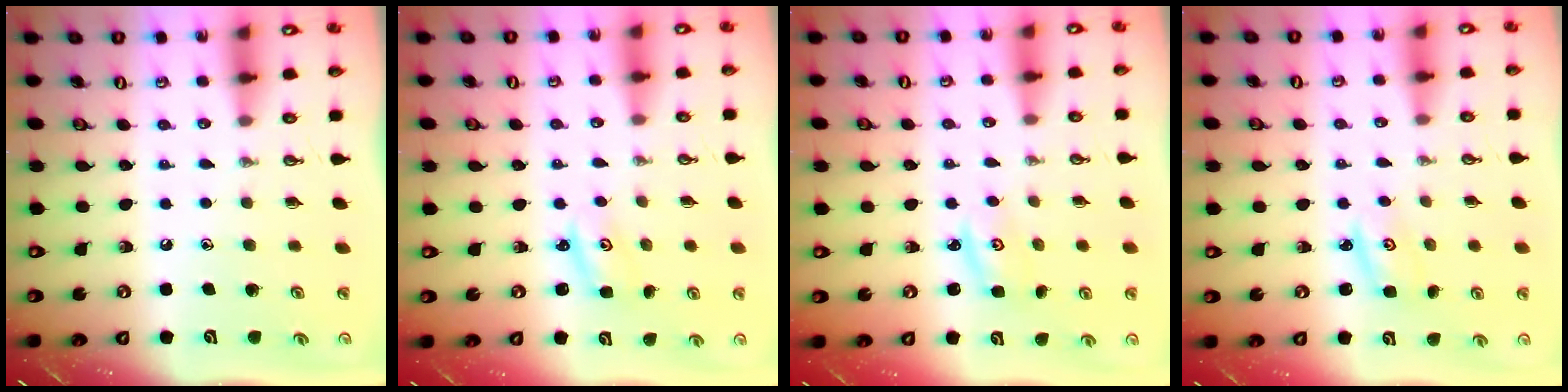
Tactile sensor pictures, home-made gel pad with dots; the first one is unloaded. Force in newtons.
{"total": 2.2, "press": 2.2, "slide": 0.2}
{"total": 2.3, "press": 2.3, "slide": 0.2}
{"total": 2.1, "press": 2.1, "slide": 0.2}